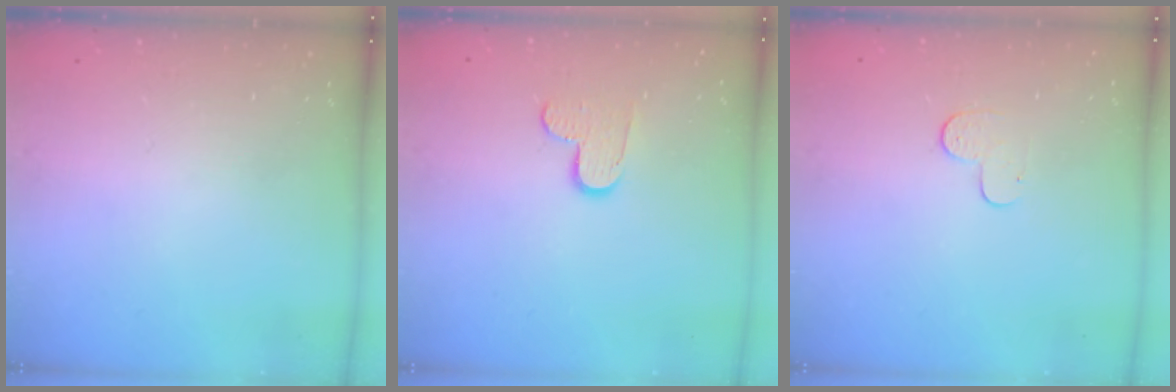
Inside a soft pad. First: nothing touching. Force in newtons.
{"total": 8.3, "press": 8.3, "slide": 0.6}
{"total": 4.3, "press": 4.2, "slide": 0.4}